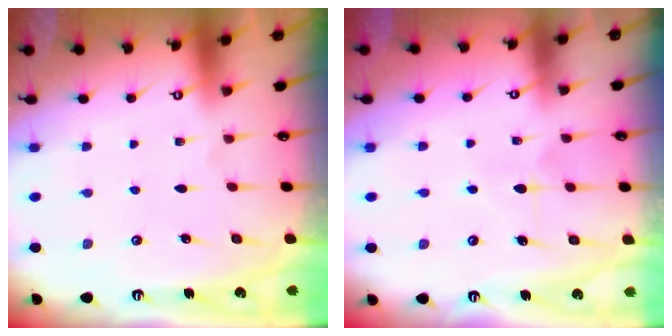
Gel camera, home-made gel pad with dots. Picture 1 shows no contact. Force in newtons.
{"total": 5.9, "press": 5.9, "slide": 0.8}